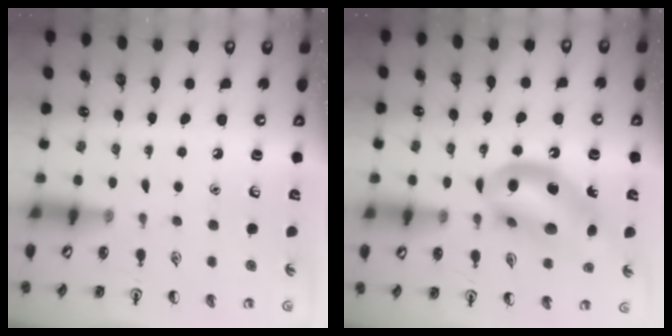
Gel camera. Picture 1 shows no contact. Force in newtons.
{"total": 14.7, "press": 14.1, "slide": 4.1}